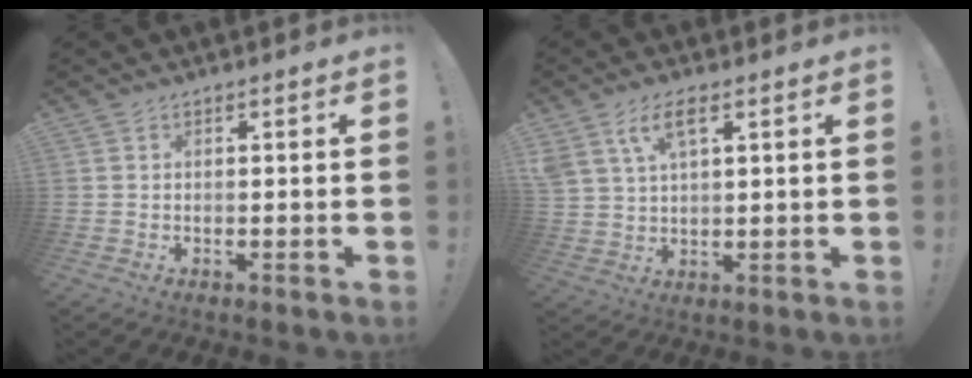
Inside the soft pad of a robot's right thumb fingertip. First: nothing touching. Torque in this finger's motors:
{"motor_torque": [-0.08, -0.16, 0.25, 0.20, 0.07]}